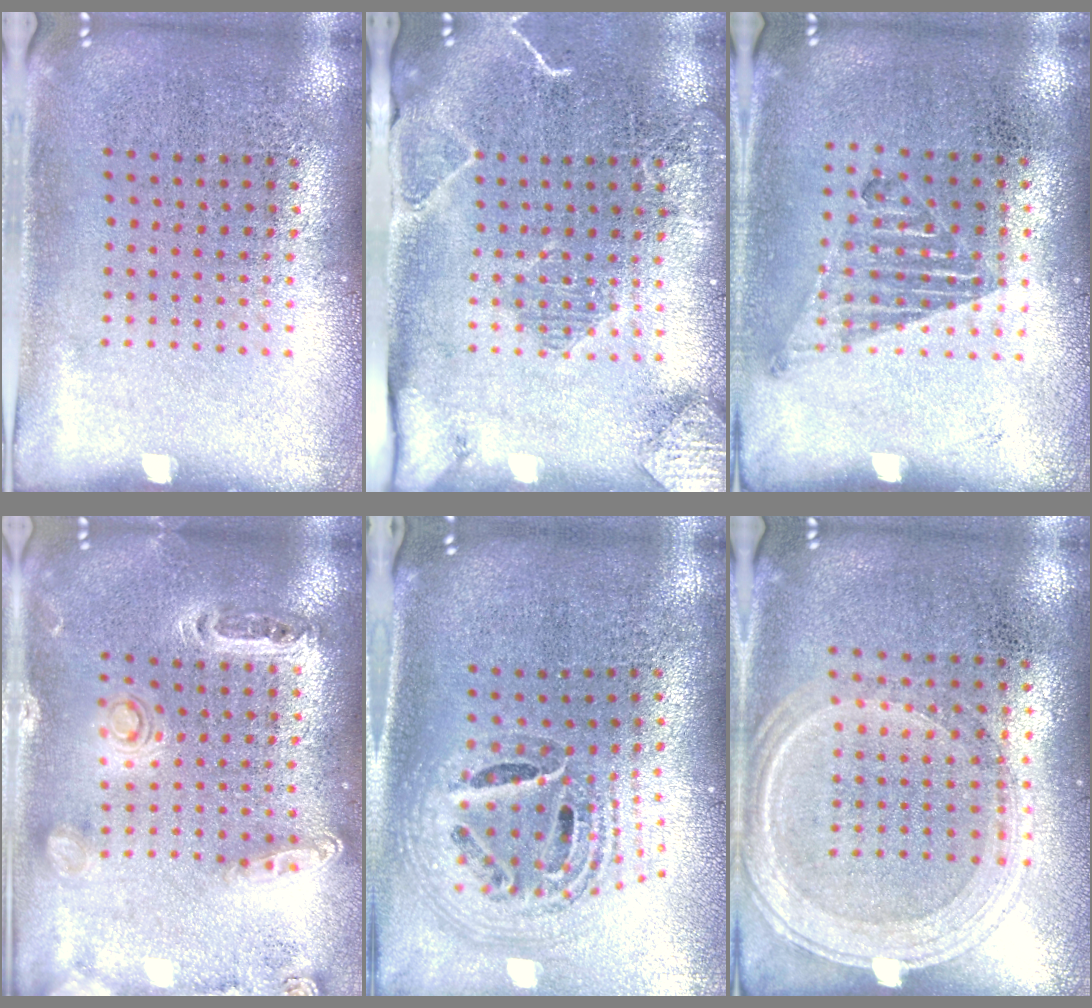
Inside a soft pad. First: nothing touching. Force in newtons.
{"total": 2.0, "press": 2.0, "slide": 0.4}
{"total": 1.0, "press": 0.9, "slide": 0.4}
{"total": 1.4, "press": 1.3, "slide": 0.3}
{"total": 1.7, "press": 1.5, "slide": 0.9}
{"total": 1.2, "press": 1.2, "slide": 0.4}